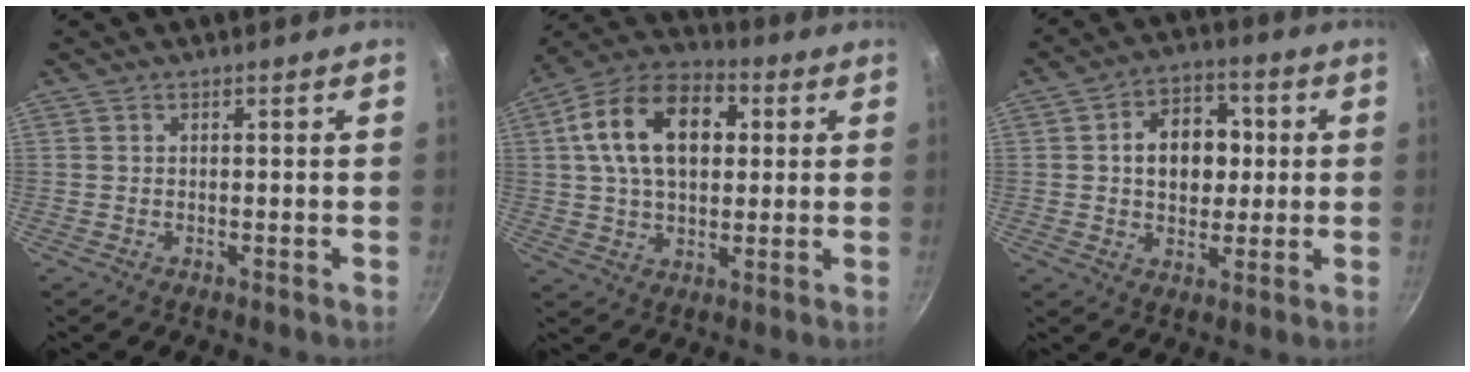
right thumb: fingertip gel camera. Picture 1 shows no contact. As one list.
[{"total": 17.8, "force": [4.0, 11.5, 13.0], "torque": [-0.198, 0.018, 0.053]}, {"total": 11.5, "force": [1.4, 8.5, 7.6], "torque": [-0.074, 0.013, 0.014]}]